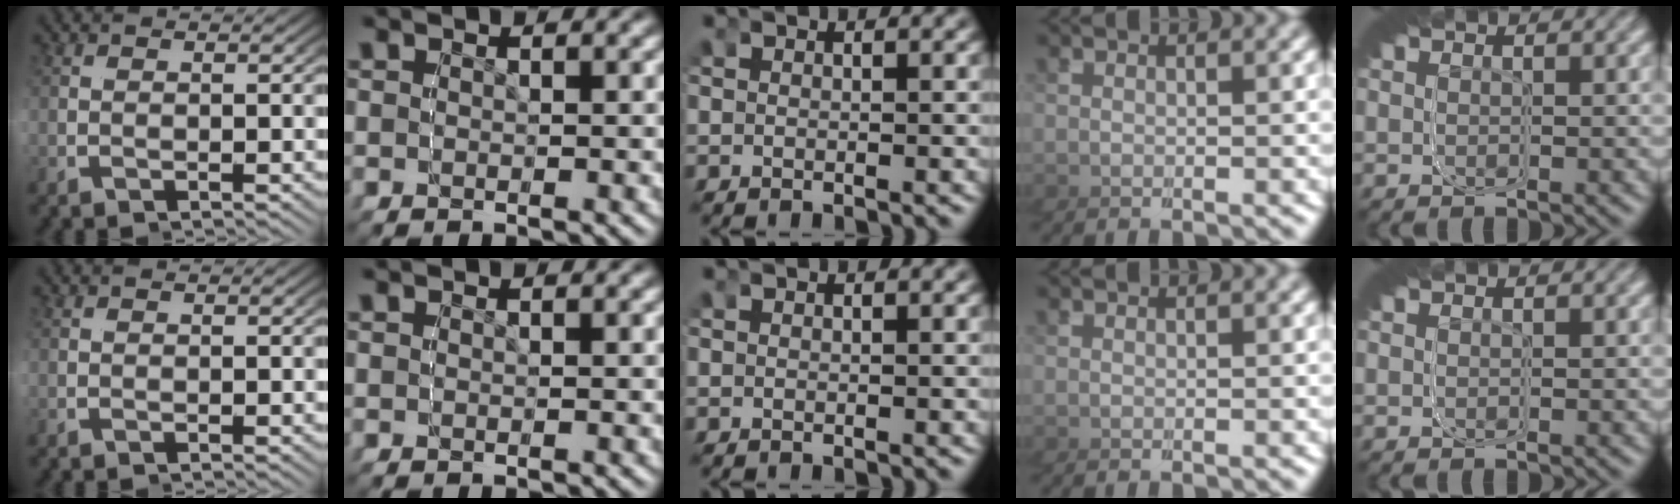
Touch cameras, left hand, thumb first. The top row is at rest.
{}